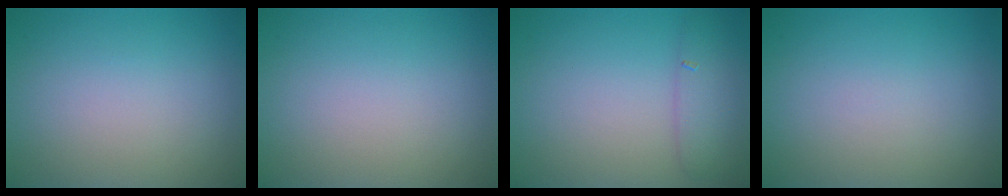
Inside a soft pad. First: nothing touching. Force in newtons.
{"total": 0.0}
{"total": 2.5, "press": 2.5, "slide": 0.1}
{"total": 0.0}